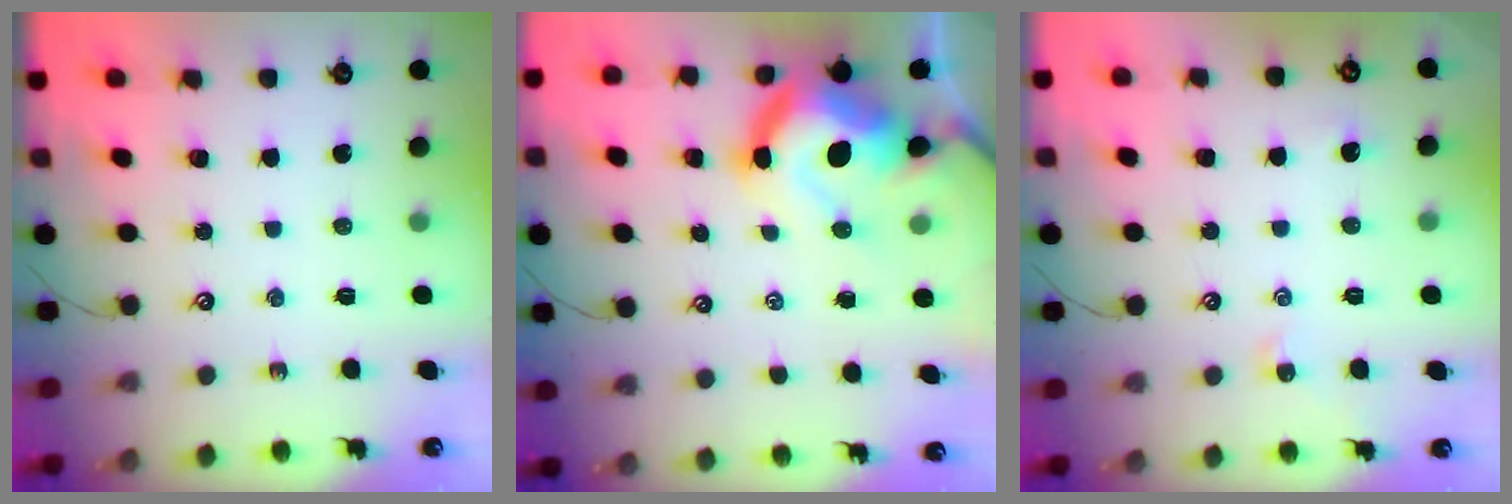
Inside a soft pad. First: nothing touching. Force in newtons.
{"total": 18.2, "press": 18.0, "slide": 2.5}
{"total": 0.6, "press": 0.4, "slide": 0.4}